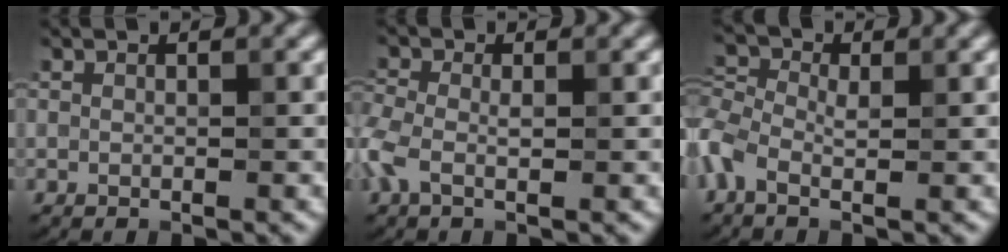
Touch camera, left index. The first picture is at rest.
{"total": 2.8, "force": [-0.5, 1.6, 2.2], "torque": [-0.055, 0.003, -0.021]}
{"total": 3.4, "force": [-0.6, 1.8, 2.8], "torque": [-0.068, 0.008, -0.032]}